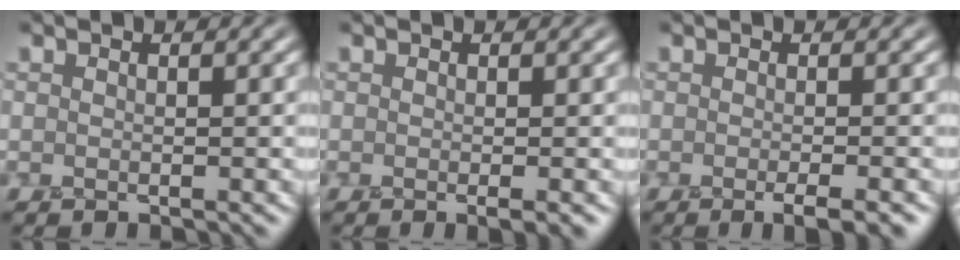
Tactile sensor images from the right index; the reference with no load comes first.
{"total": 1.5, "force": [-0.6, 0.3, 1.3], "torque": [-0.007, -0.007, -0.010]}
{"total": 2.9, "force": [-1.5, 0.6, 2.4], "torque": [-0.019, -0.013, -0.022]}